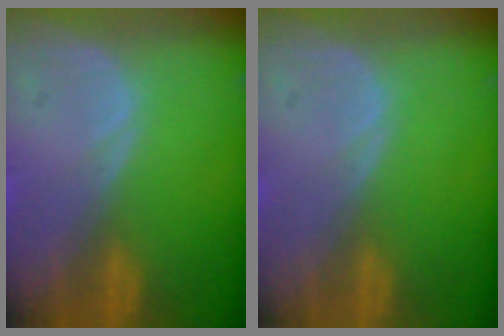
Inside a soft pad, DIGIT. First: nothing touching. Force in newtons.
{"total": 0.0}